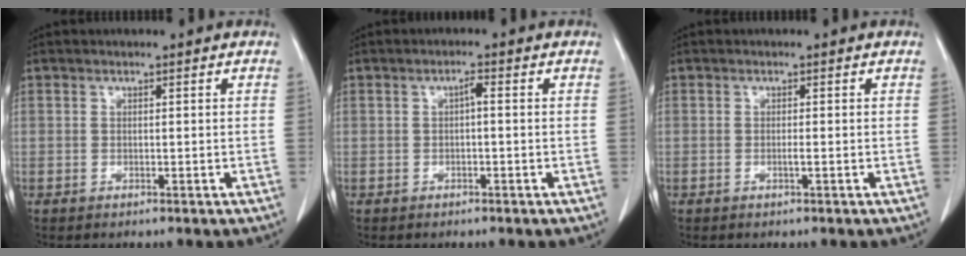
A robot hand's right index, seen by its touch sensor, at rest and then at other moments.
{"total": 1.3, "force": [0.0, 0.3, 1.3], "torque": [-0.021, 0.004, 0.000]}
{"total": 0.6, "force": [-0.1, -0.1, 0.6], "torque": [-0.010, 0.002, -0.001]}